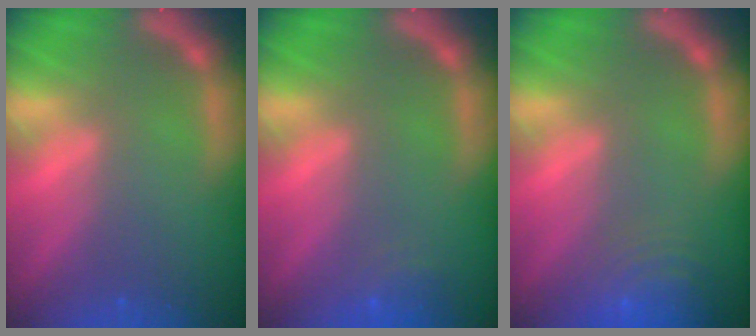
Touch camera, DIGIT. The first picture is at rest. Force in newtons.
{"total": 1.9}
{"total": 7.5}